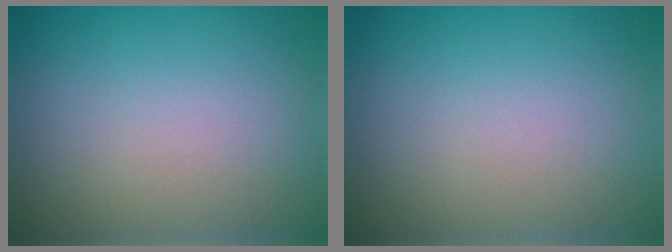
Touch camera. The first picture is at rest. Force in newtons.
{"total": 0.0}